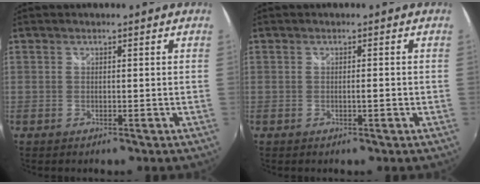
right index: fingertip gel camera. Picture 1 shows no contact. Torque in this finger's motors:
{"motor_torque": [1.07, 1.07, 0.01, 0.00]}